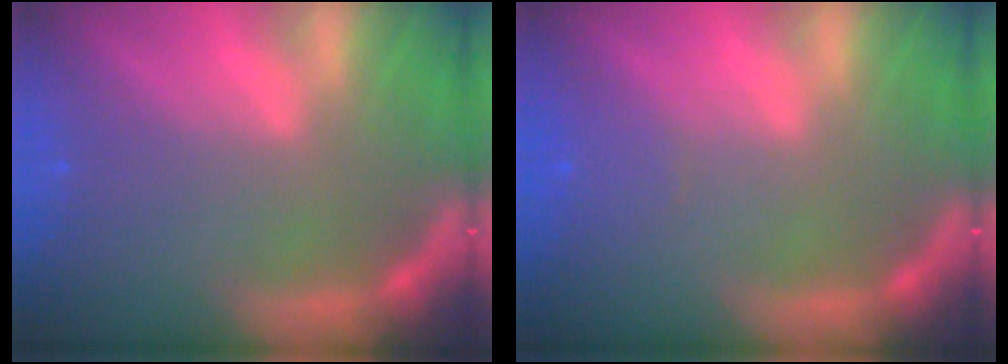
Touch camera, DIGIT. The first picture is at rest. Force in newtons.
{"total": 1.4}